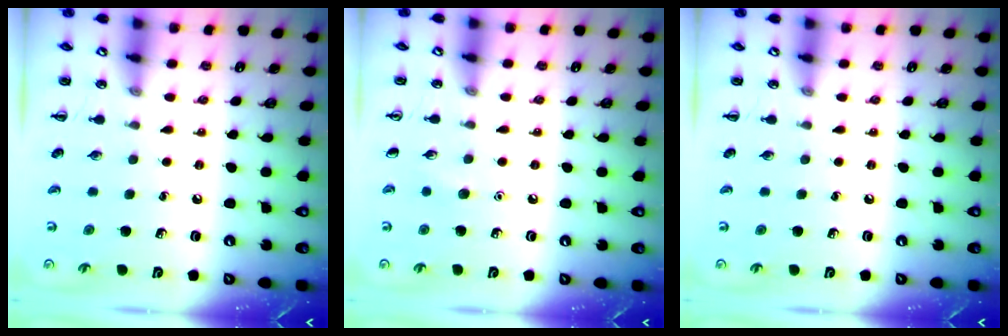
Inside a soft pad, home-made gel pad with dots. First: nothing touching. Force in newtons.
{"total": 3.7, "press": 3.5, "slide": 1.1}
{"total": 0.0}